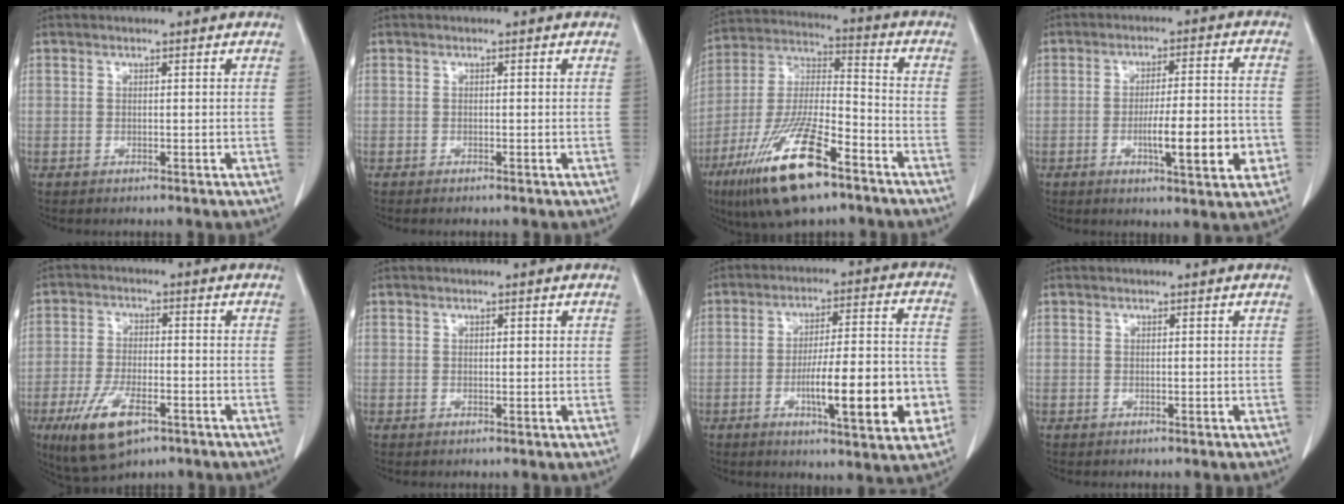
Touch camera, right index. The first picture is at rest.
{"total": 0.7, "force": [-0.6, 0.0, 0.3], "torque": [-0.008, -0.001, -0.009]}
{"total": 18.2, "force": [-10.7, 4.4, 14.0], "torque": [-0.305, -0.027, -0.196]}
{"total": 10.5, "force": [-3.1, 1.4, 10.0], "torque": [-0.151, 0.000, -0.044]}
{"total": 9.7, "force": [-5.1, 3.9, 7.2], "torque": [-0.146, -0.014, -0.084]}
{"total": 0.8, "force": [0.3, 0.4, 0.7], "torque": [-0.007, 0.001, 0.004]}
{"total": 15.4, "force": [-4.6, 2.5, 14.5], "torque": [-0.218, 0.006, -0.066]}
{"total": 0.0}